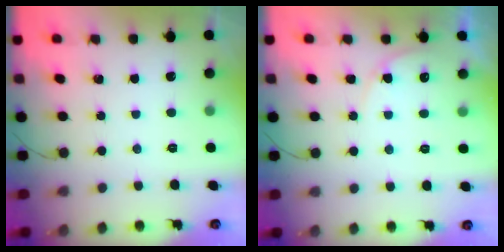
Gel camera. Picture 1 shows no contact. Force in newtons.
{"total": 5.3, "press": 5.2, "slide": 0.4}